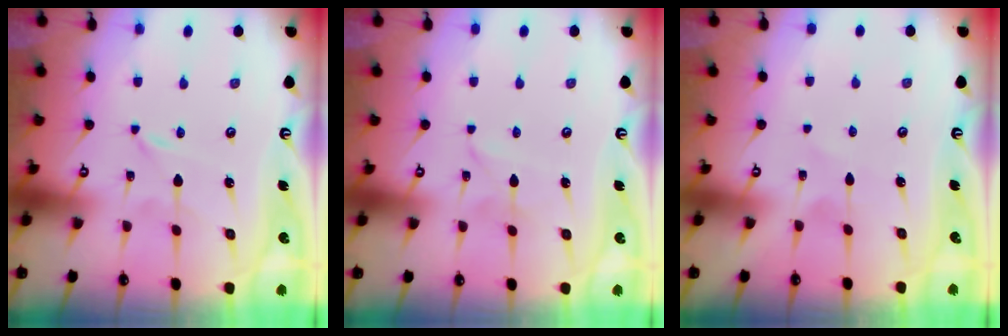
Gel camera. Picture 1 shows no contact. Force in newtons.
{"total": 2.4, "press": 2.4, "slide": 0.3}
{"total": 2.5, "press": 2.5, "slide": 0.3}